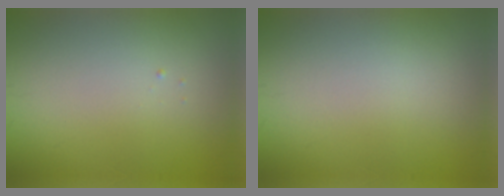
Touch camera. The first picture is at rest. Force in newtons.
{"total": 0.0}